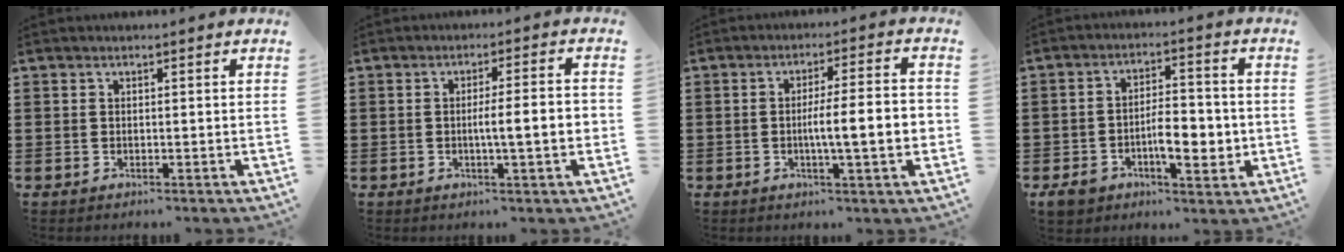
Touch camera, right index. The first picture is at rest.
{"total": 5.3, "force": [-0.8, 0.3, 5.3], "torque": [-0.091, -0.002, -0.018]}
{"total": 7.7, "force": [-1.3, 0.7, 7.6], "torque": [-0.120, -0.004, -0.027]}
{"total": 8.0, "force": [-2.2, 4.3, 6.4], "torque": [-0.093, 0.000, -0.043]}